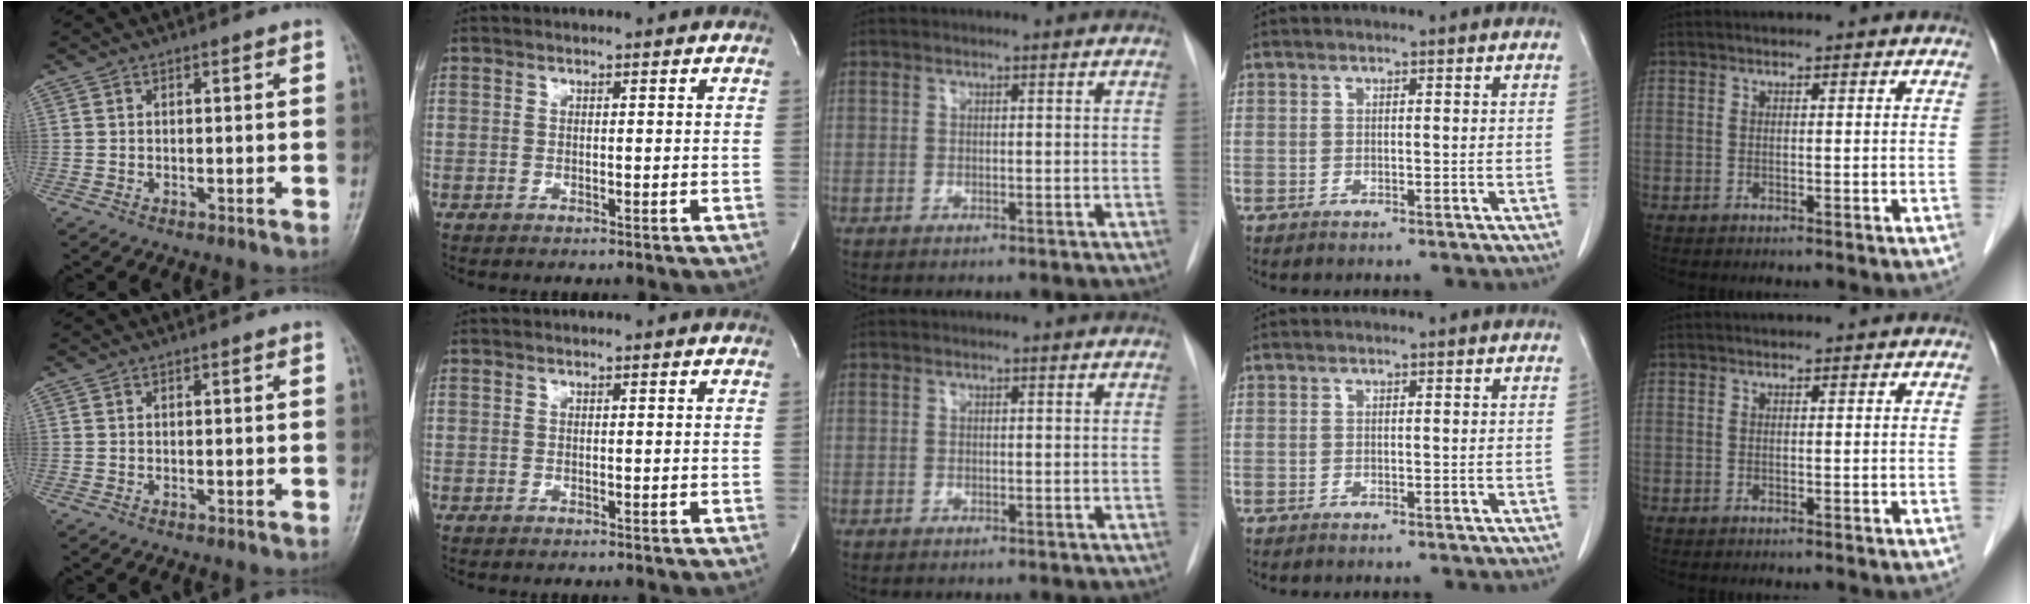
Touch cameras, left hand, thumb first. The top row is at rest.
{}